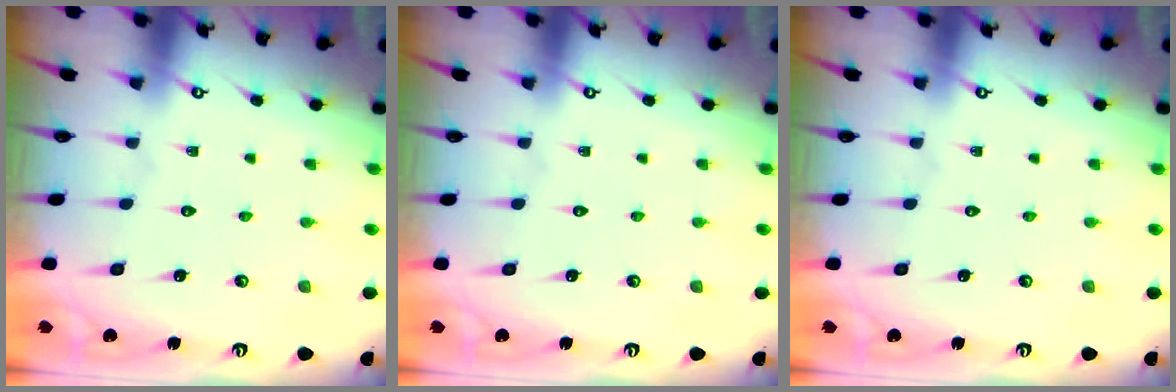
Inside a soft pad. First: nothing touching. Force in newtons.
{"total": 0.0}
{"total": 0.0}